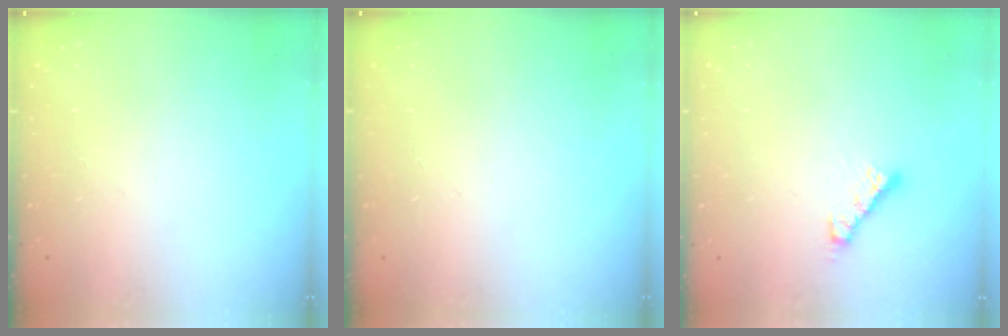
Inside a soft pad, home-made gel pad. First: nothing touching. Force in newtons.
{"total": 0.0}
{"total": 4.8, "press": 4.8, "slide": 0.3}